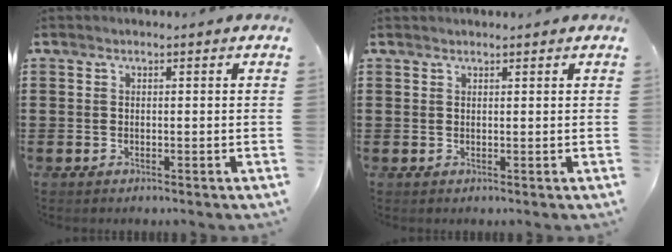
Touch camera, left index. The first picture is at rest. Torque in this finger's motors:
{"motor_torque": [0.19, -0.20, -0.07, -0.04]}